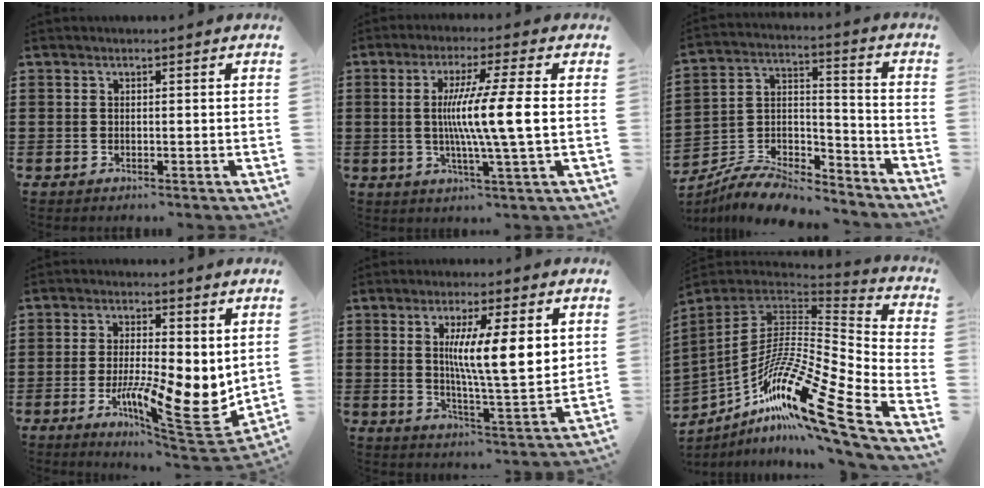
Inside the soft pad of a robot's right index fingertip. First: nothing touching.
{"total": 10.0, "force": [0.1, -0.4, 10.0], "torque": [-0.179, -0.007, -0.004]}
{"total": 8.1, "force": [-7.7, 1.7, 2.0], "torque": [-0.036, 0.015, -0.151]}
{"total": 11.0, "force": [-2.5, 3.8, 10.0], "torque": [-0.137, -0.014, -0.038]}
{"total": 9.9, "force": [2.9, 1.5, 9.3], "torque": [-0.167, -0.009, 0.043]}
{"total": 18.3, "force": [-10.8, 3.1, 14.5], "torque": [-0.302, 0.001, -0.208]}